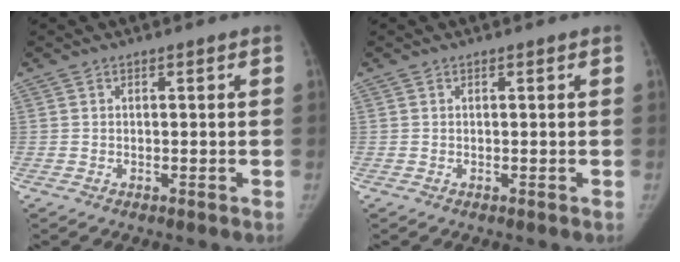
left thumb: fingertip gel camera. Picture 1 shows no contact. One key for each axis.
{"total": 0.0}